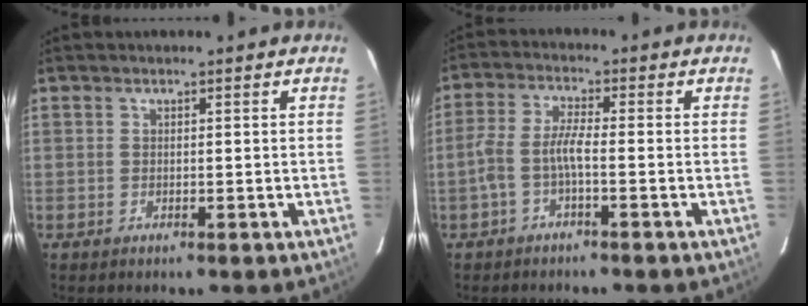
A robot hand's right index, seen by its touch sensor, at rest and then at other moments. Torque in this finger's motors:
{"motor_torque": [0.62, -0.36, 0.45, 0.12]}